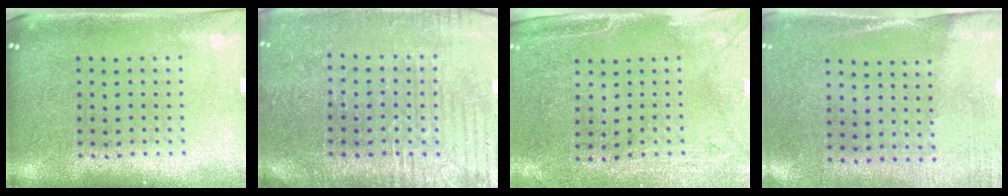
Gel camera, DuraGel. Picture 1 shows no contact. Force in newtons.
{"total": 3.8, "press": 3.7, "slide": 1.0}
{"total": 3.0, "press": 2.4, "slide": 1.7}
{"total": 2.6, "press": 2.3, "slide": 1.3}